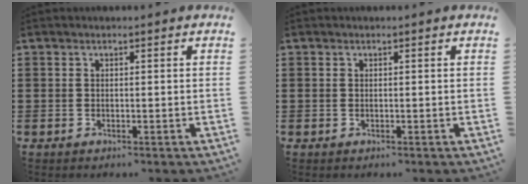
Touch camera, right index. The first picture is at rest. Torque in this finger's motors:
{"motor_torque": [-0.88, 1.25, -0.02, 0.00]}